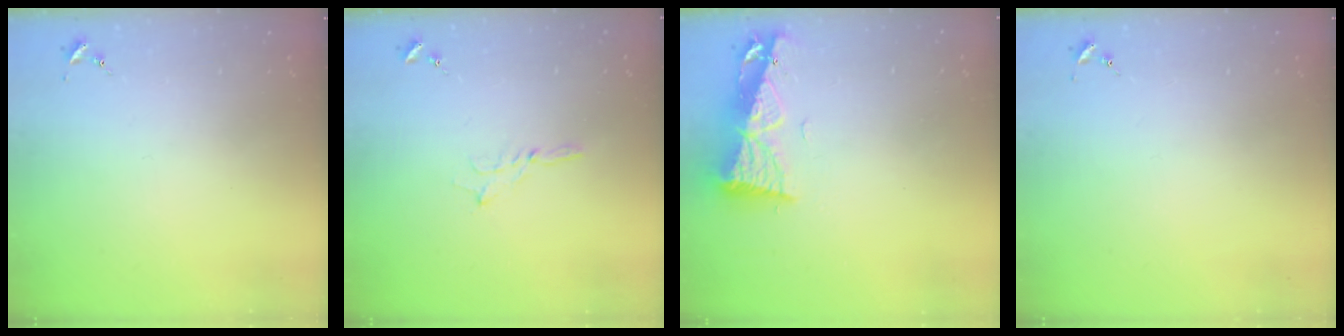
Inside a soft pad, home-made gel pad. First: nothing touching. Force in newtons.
{"total": 2.9, "press": 2.9, "slide": 0.3}
{"total": 9.2, "press": 9.2, "slide": 1.1}
{"total": 0.0}